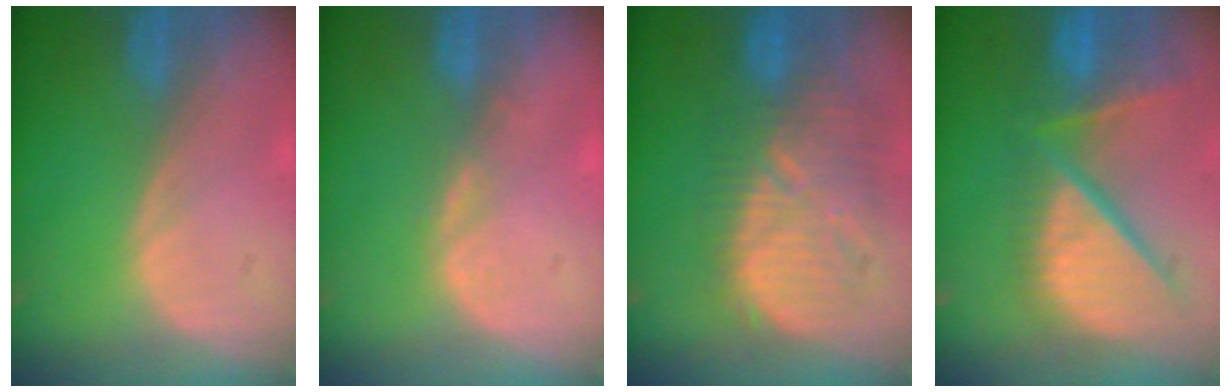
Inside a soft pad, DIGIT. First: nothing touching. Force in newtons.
{"total": 1.9, "press": 1.5, "slide": 1.1}
{"total": 12.0, "press": 11.3, "slide": 4.1}
{"total": 13.1, "press": 10.8, "slide": 7.3}